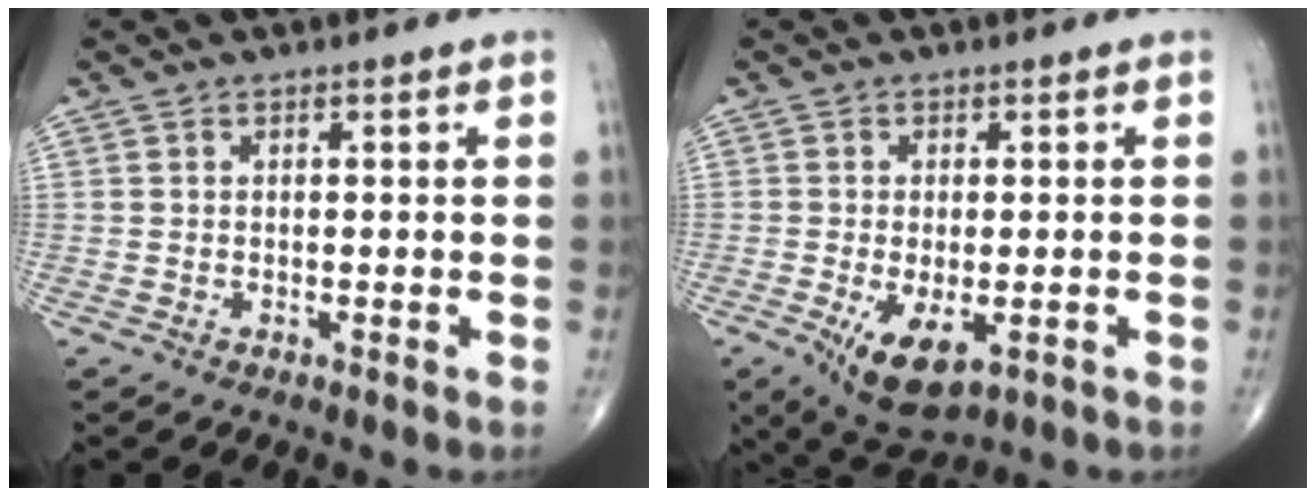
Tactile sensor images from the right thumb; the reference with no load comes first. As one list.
[{"total": 8.2, "force": [-2.7, 3.7, 6.8], "torque": [-0.114, -0.016, -0.032]}]